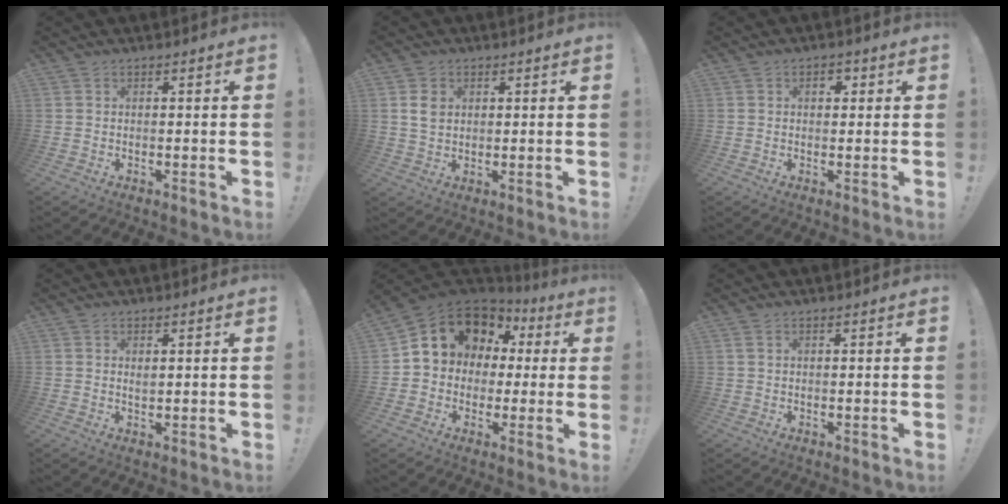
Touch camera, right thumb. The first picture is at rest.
{"total": 4.5, "force": [1.1, 3.7, 2.4], "torque": [-0.033, 0.003, 0.020]}
{"total": 2.7, "force": [0.6, 1.9, 1.8], "torque": [-0.019, 0.001, 0.005]}
{"total": 1.0, "force": [0.7, 0.3, 0.7], "torque": [0.001, -0.007, 0.009]}
{"total": 10.9, "force": [3.7, 9.3, 4.4], "torque": [-0.065, -0.020, 0.078]}
{"total": 0.6, "force": [0.3, 0.2, 0.5], "torque": [-0.015, 0.003, 0.006]}